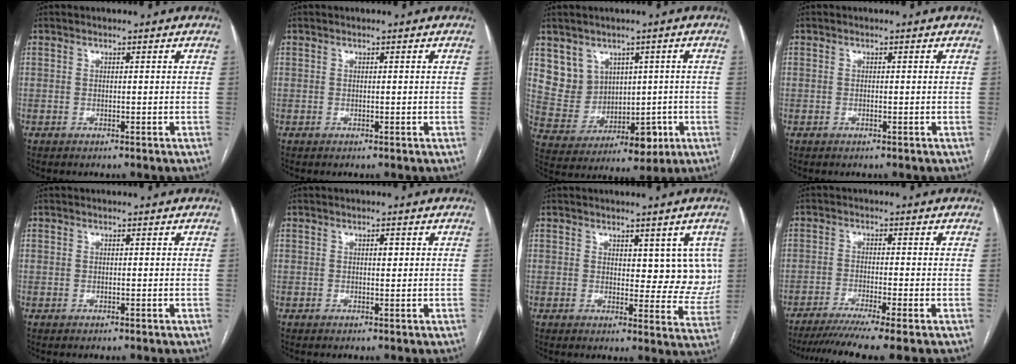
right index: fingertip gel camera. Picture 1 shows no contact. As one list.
[{"total": 0.0}, {"total": 9.3, "force": [2.6, 8.4, 2.8], "torque": [-0.050, 0.038, 0.077]}, {"total": 0.0}, {"total": 0.0}, {"total": 1.0, "force": [0.3, 0.5, 0.9], "torque": [-0.013, 0.002, 0.003]}, {"total": 7.0, "force": [2.3, 3.8, 5.3], "torque": [-0.036, -0.003, 0.029]}, {"total": 9.3, "force": [-7.4, -1.4, 5.5], "torque": [-0.076, -0.023, -0.114]}]